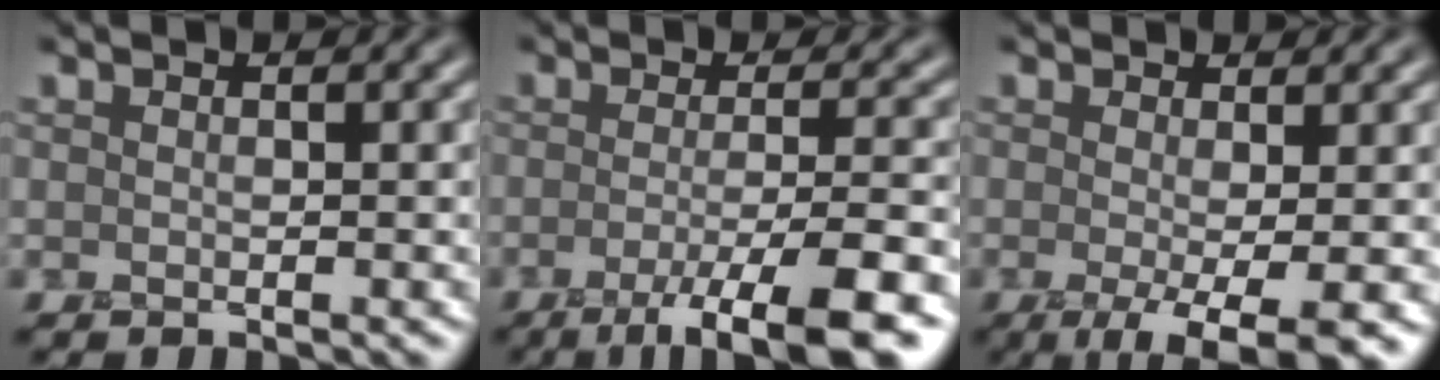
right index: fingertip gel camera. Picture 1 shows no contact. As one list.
[{"total": 7.0, "force": [-3.8, 1.3, 5.7], "torque": [-0.081, -0.006, -0.066]}, {"total": 5.4, "force": [-2.0, 1.2, 4.8], "torque": [-0.070, -0.014, -0.030]}]